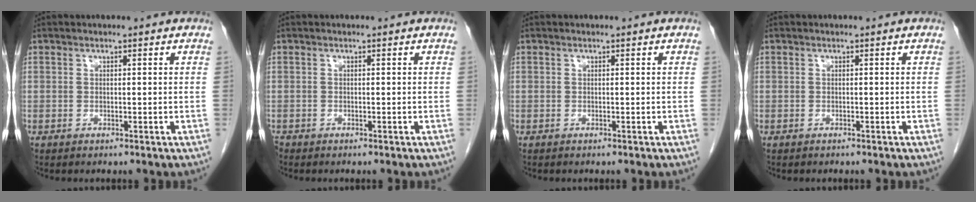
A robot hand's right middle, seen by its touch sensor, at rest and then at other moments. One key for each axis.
{"total": 0.6, "fx": -0.5, "fy": 0.2, "fz": 0.1, "tx": -0.007, "ty": -0.001, "tz": -0.013}
{"total": 0.0}
{"total": 0.7, "fx": -0.6, "fy": 0.3, "fz": 0.3, "tx": -0.011, "ty": 0.000, "tz": -0.008}